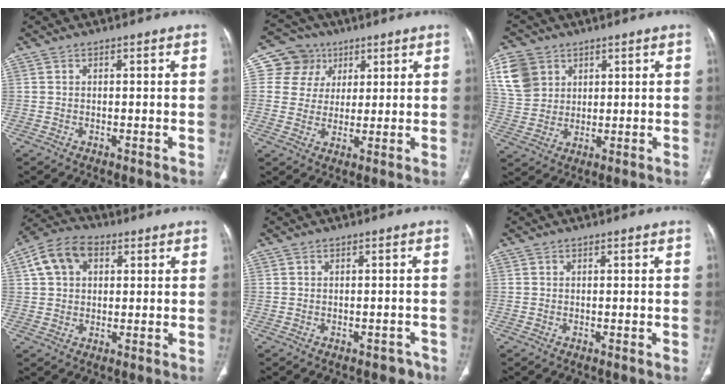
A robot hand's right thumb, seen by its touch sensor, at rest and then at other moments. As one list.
[{"total": 8.4, "force": [3.2, 7.7, 1.1], "torque": [0.022, -0.005, 0.054]}, {"total": 9.8, "force": [4.1, 7.9, 4.0], "torque": [-0.061, -0.005, 0.088]}, {"total": 9.2, "force": [3.0, 6.6, 5.7], "torque": [-0.096, 0.014, 0.046]}, {"total": 2.5, "force": [-1.9, 1.5, 0.7], "torque": [0.004, 0.016, -0.021]}, {"total": 0.0}]